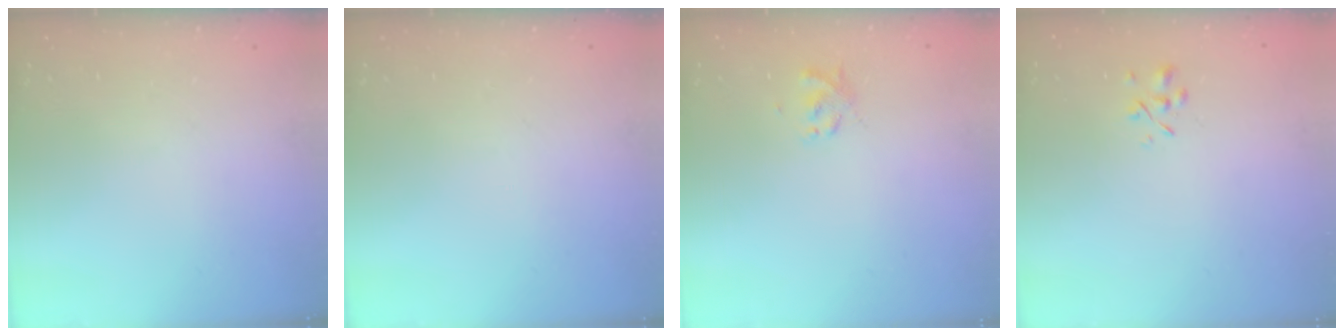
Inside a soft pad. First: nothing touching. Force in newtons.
{"total": 0.0}
{"total": 2.2, "press": 2.2, "slide": 0.3}
{"total": 1.3, "press": 1.2, "slide": 0.5}